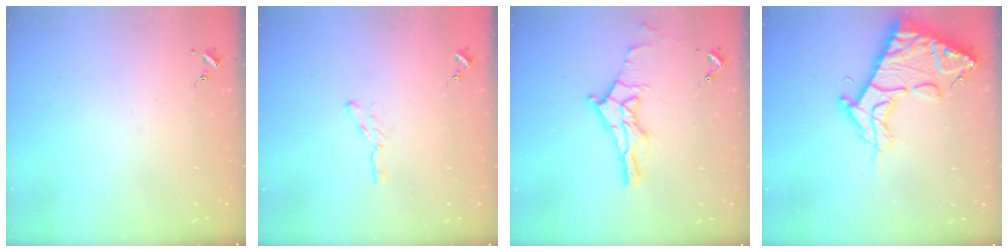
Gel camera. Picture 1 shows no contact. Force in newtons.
{"total": 3.9, "press": 3.9, "slide": 0.4}
{"total": 12.5, "press": 12.4, "slide": 0.8}
{"total": 19.5, "press": 19.4, "slide": 2.1}